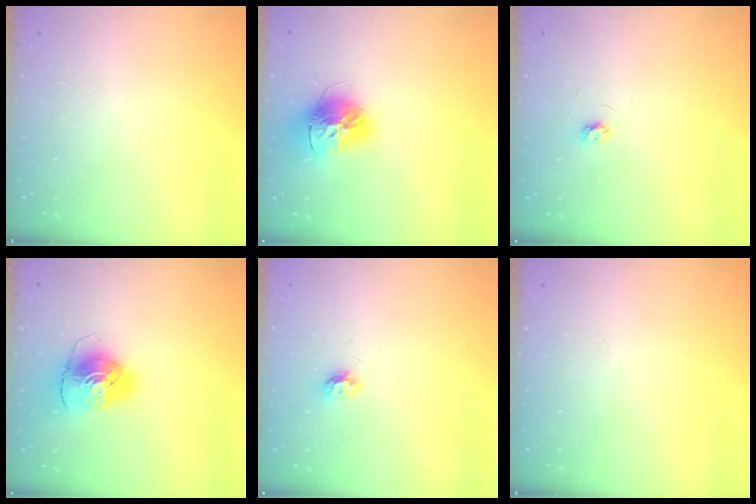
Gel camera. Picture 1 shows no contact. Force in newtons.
{"total": 15.1, "press": 15.0, "slide": 1.5}
{"total": 2.6, "press": 2.6, "slide": 0.3}
{"total": 7.9, "press": 7.9, "slide": 0.7}
{"total": 4.7, "press": 4.7, "slide": 0.5}
{"total": 0.0}